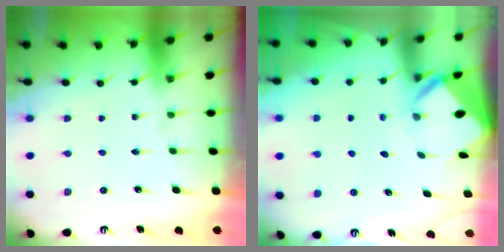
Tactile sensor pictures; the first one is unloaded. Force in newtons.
{"total": 3.0, "press": 3.0, "slide": 0.1}